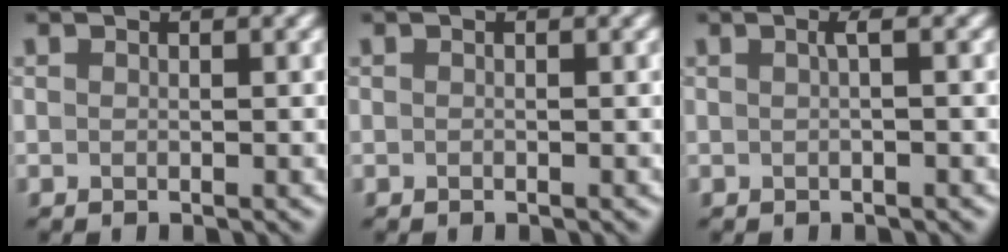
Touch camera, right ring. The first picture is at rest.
{"total": 0.0}
{"total": 0.7, "force": [-0.1, -0.1, 0.7], "torque": [-0.015, 0.000, 0.000]}